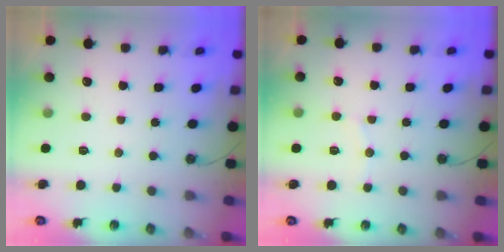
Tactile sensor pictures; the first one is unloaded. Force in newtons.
{"total": 5.2, "press": 5.2, "slide": 0.6}